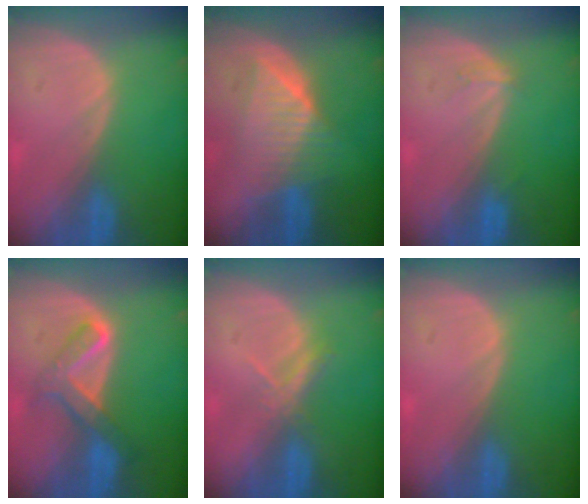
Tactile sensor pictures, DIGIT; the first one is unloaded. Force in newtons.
{"total": 7.1, "press": 7.1, "slide": 0.2}
{"total": 1.1, "press": 1.1, "slide": 0.1}
{"total": 5.9, "press": 5.7, "slide": 1.6}
{"total": 2.6, "press": 2.5, "slide": 0.9}
{"total": 0.6, "press": 0.1, "slide": 0.6}